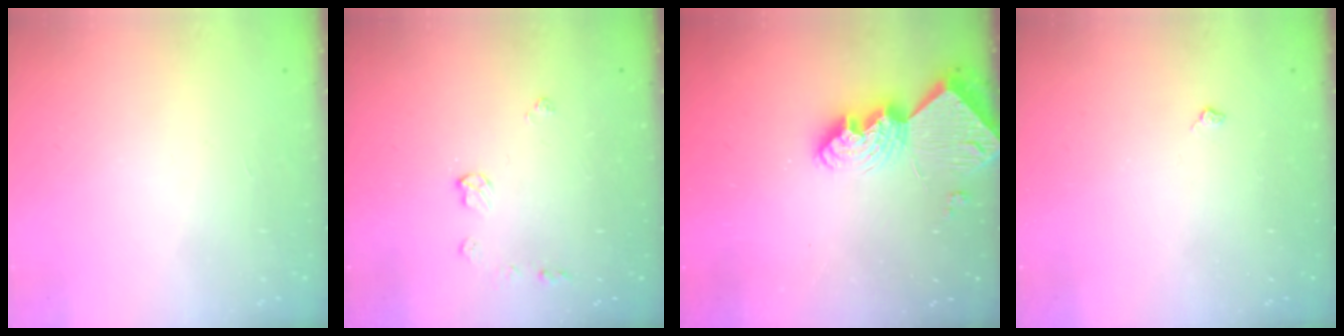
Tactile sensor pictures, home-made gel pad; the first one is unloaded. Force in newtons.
{"total": 5.9, "press": 5.9, "slide": 0.4}
{"total": 12.6, "press": 12.6, "slide": 0.9}
{"total": 4.2, "press": 4.2, "slide": 0.5}